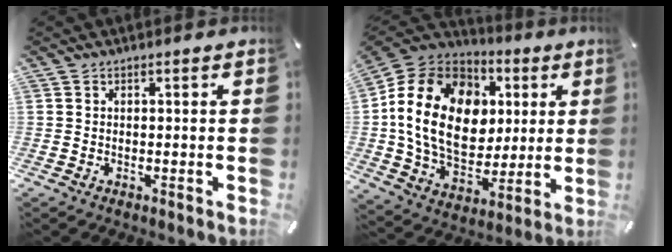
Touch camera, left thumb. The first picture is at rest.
{"total": 21.1, "force": [2.8, 16.3, 13.2], "torque": [-0.264, 0.011, 0.052]}